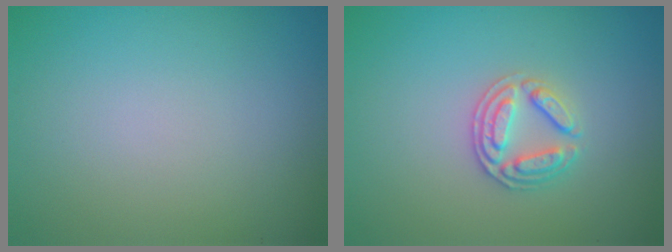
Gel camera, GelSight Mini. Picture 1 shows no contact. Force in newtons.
{"total": 2.6, "press": 2.5, "slide": 0.6}